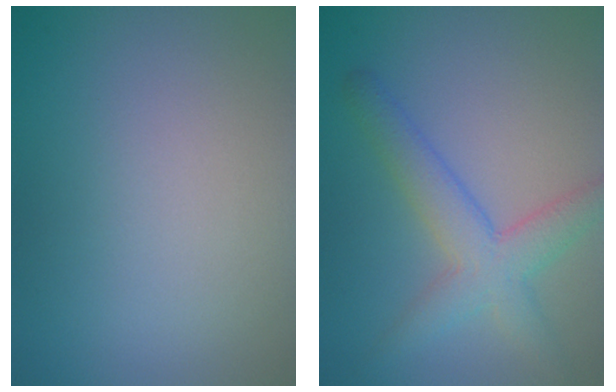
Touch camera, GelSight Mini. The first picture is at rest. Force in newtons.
{"total": 4.5, "press": 4.5, "slide": 0.2}